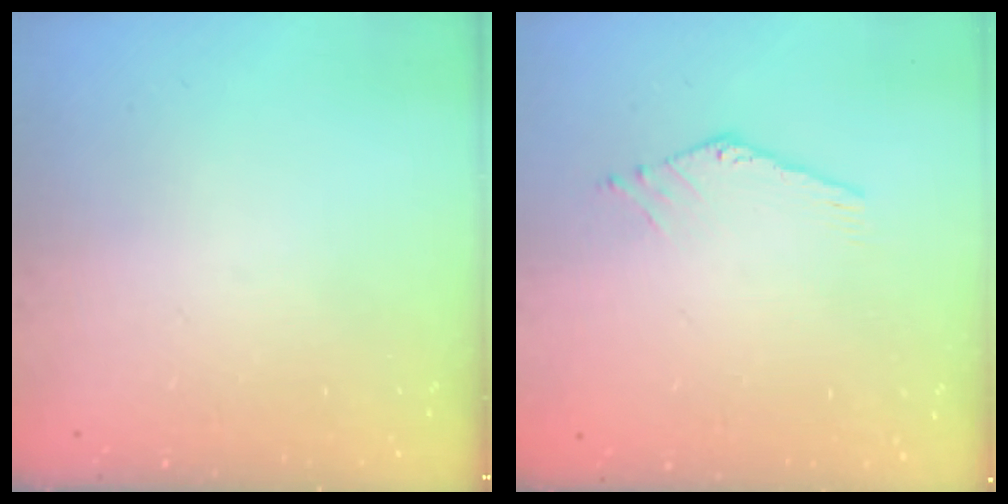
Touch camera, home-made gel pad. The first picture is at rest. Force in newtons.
{"total": 0.0}